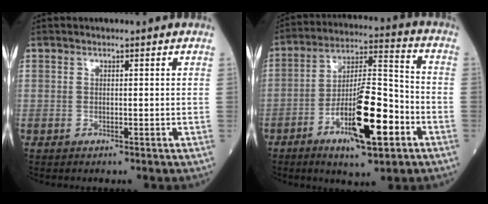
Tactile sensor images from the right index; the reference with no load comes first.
{"total": 14.6, "force": [-5.9, 2.9, 13.0], "torque": [-0.232, -0.002, -0.095]}